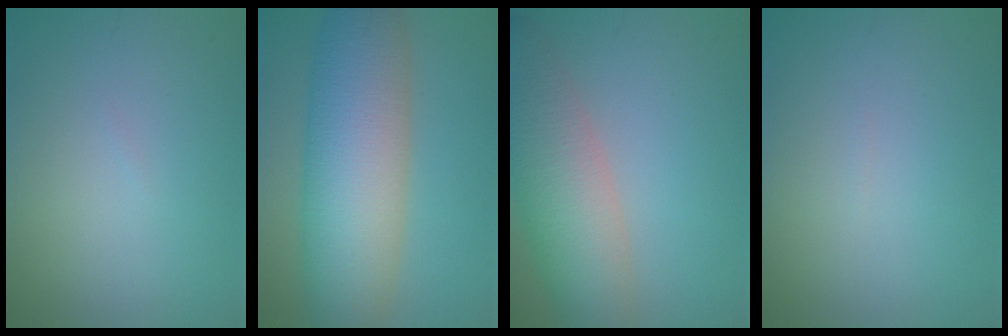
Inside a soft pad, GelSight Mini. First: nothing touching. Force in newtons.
{"total": 10.8, "press": 10.8, "slide": 0.7}
{"total": 7.4, "press": 7.4, "slide": 0.6}
{"total": 0.0}